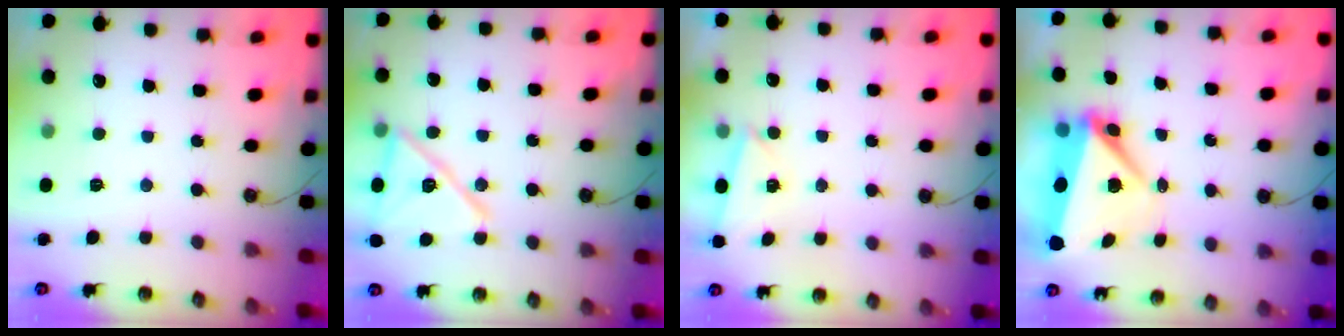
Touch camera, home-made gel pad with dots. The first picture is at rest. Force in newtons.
{"total": 16.4, "press": 12.2, "slide": 10.9}
{"total": 2.8, "press": 1.5, "slide": 2.3}
{"total": 7.5, "press": 7.4, "slide": 1.2}